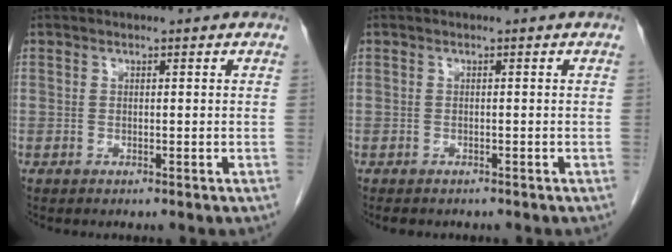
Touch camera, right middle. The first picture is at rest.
{"total": 2.6, "force": [-2.2, 1.1, 0.9], "torque": [-0.014, -0.005, -0.027]}